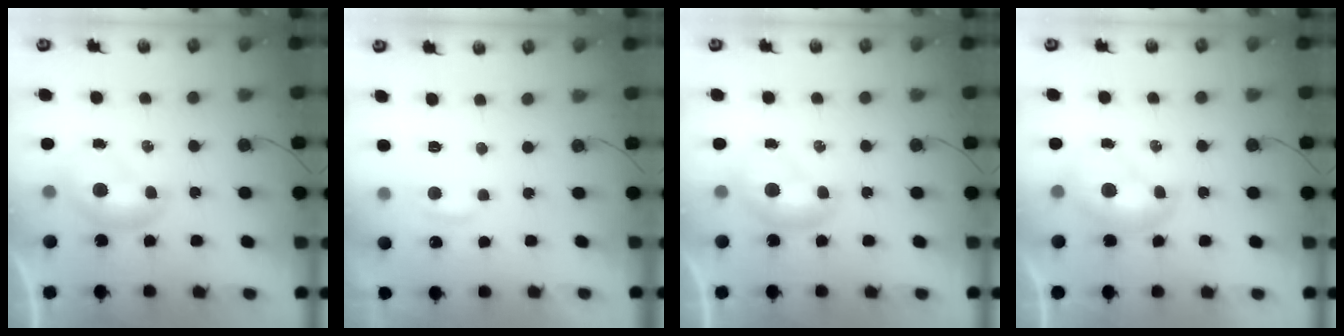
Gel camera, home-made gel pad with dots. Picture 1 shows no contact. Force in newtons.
{"total": 0.0}
{"total": 0.0}
{"total": 1.6, "press": 1.6, "slide": 0.2}